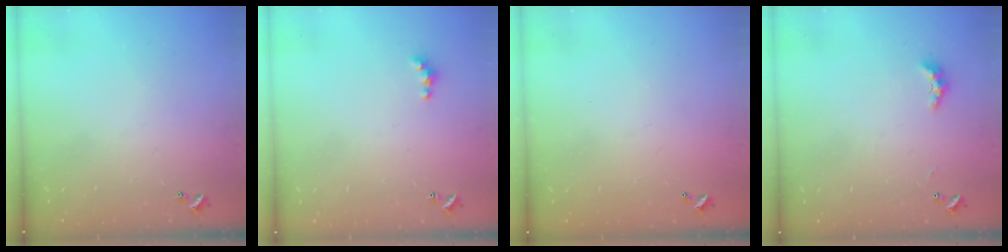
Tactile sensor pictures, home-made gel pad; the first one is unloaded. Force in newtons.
{"total": 2.8, "press": 2.8, "slide": 0.5}
{"total": 2.8, "press": 2.8, "slide": 0.1}
{"total": 3.9, "press": 3.8, "slide": 0.7}